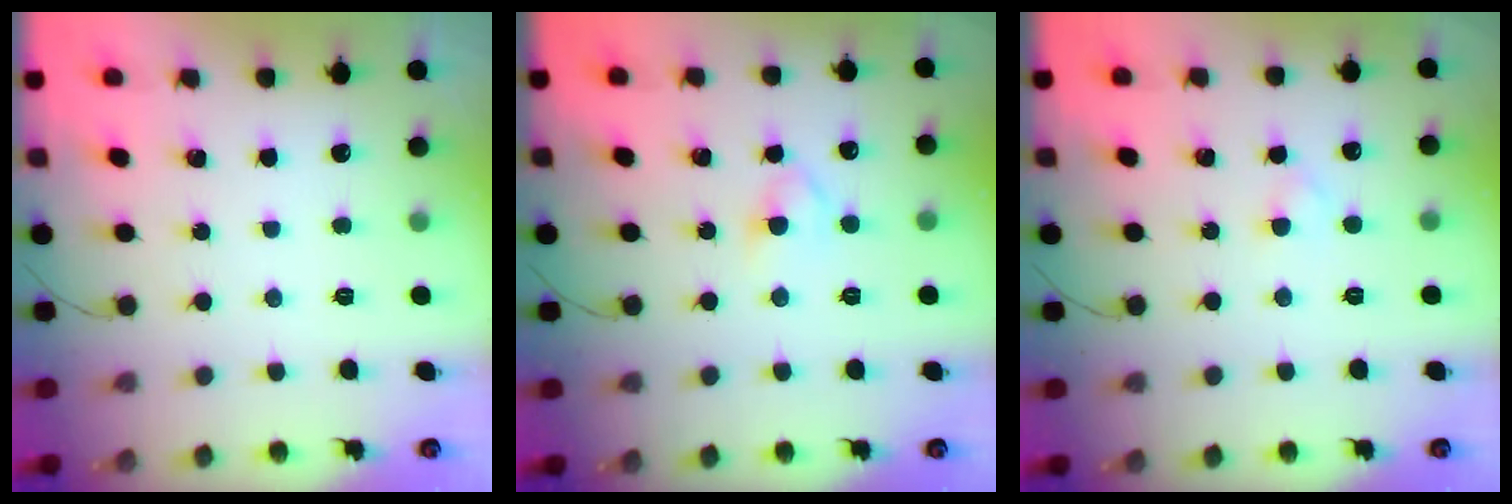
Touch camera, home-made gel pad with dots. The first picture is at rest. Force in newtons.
{"total": 3.9, "press": 3.6, "slide": 1.5}
{"total": 1.7, "press": 1.5, "slide": 0.9}